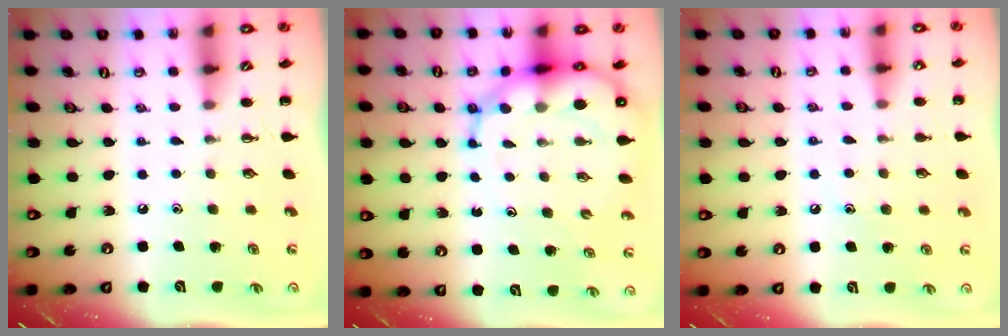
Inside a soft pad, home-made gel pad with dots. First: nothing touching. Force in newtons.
{"total": 12.6, "press": 12.0, "slide": 3.6}
{"total": 6.8, "press": 6.6, "slide": 1.7}